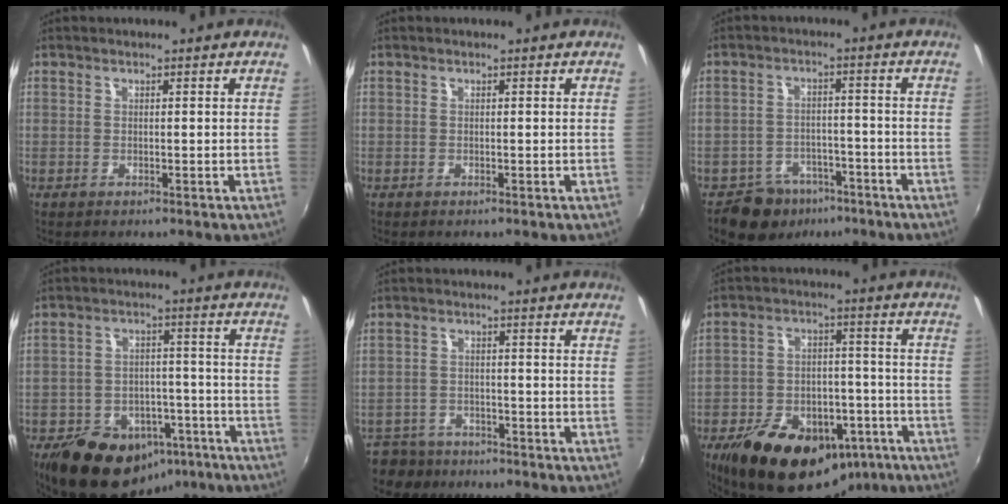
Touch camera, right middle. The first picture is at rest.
{"total": 0.0}
{"total": 8.0, "force": [-5.7, 5.4, 1.7], "torque": [-0.049, 0.017, -0.078]}
{"total": 17.7, "force": [-11.3, 11.0, 8.0], "torque": [-0.175, 0.016, -0.147]}
{"total": 8.2, "force": [-6.6, 4.4, 1.8], "torque": [-0.063, -0.004, -0.111]}
{"total": 23.2, "force": [-14.4, 13.2, 12.4], "torque": [-0.249, 0.002, -0.197]}